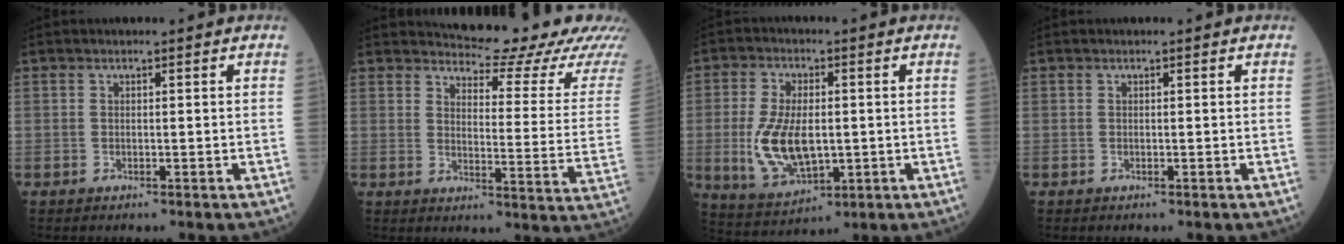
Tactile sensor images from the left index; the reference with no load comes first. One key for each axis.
{"total": 16.2, "fx": 15.7, "fy": 1.7, "fz": 3.6, "tx": -0.030, "ty": -0.087, "tz": 0.160}
{"total": 10.7, "fx": -1.1, "fy": 5.3, "fz": 9.2, "tx": -0.194, "ty": -0.005, "tz": -0.008}
{"total": 0.0}